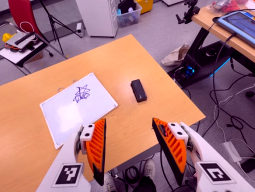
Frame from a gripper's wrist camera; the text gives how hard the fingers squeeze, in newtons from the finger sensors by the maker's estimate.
{"total": 0.0}